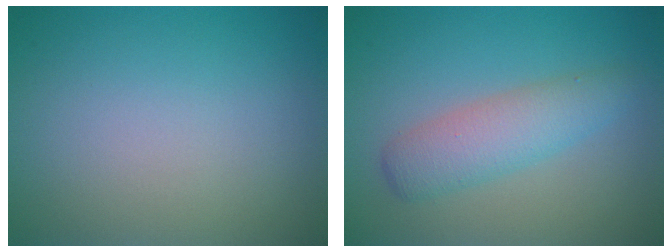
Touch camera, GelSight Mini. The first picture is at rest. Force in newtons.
{"total": 3.6, "press": 3.6, "slide": 0.1}